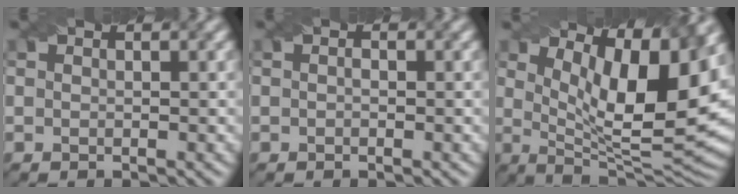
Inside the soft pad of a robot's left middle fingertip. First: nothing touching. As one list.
[{"total": 0.5, "force": [0.0, 0.3, 0.4], "torque": [-0.007, -0.002, -0.003]}, {"total": 12.6, "force": [4.5, 3.9, 11.1], "torque": [-0.154, -0.012, 0.078]}]